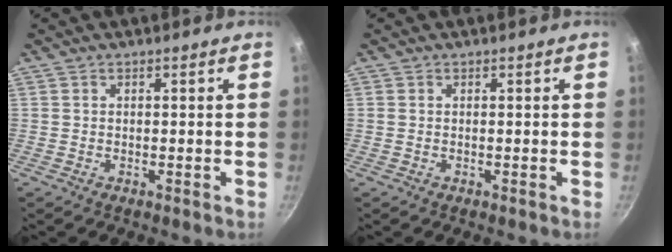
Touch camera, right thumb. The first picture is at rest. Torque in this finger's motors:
{"motor_torque": [0.03, 0.01, -0.42, 0.12, 0.04]}